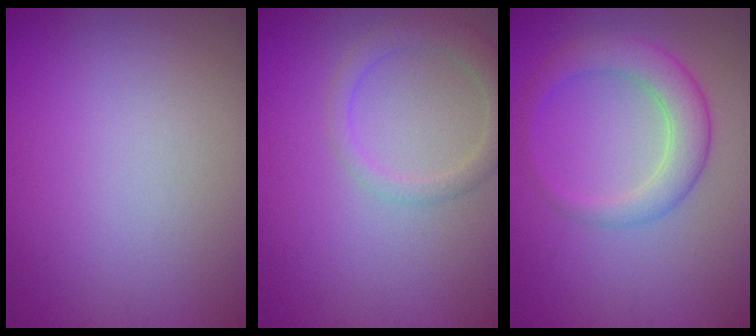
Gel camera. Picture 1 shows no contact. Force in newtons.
{"total": 2.7, "press": 2.7, "slide": 0.1}
{"total": 4.1, "press": 4.1, "slide": 0.2}